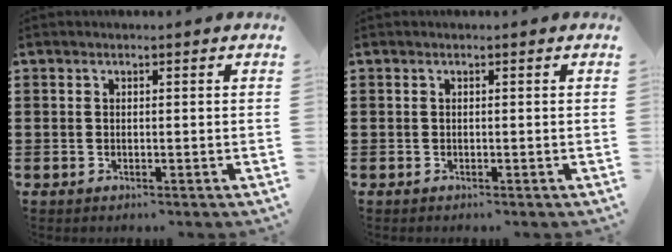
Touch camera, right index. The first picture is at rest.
{"total": 0.0}